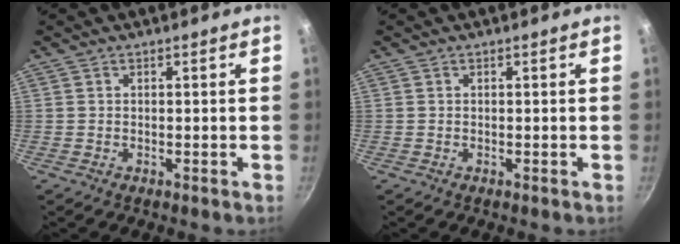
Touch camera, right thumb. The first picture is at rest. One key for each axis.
{"total": 0.0}